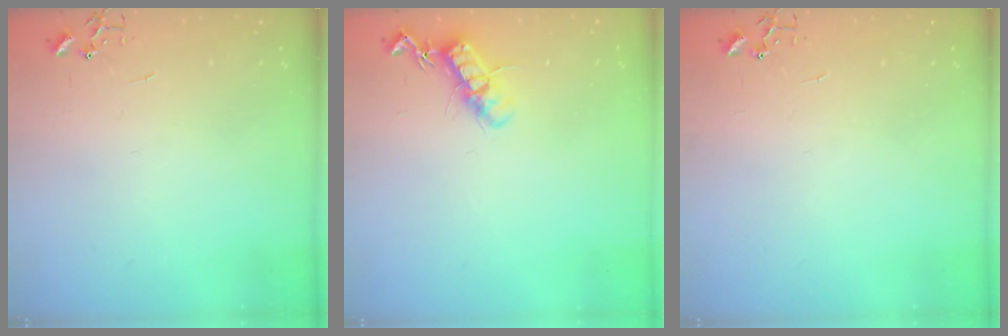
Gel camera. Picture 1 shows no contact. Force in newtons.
{"total": 12.5, "press": 12.5, "slide": 0.4}
{"total": 0.0}